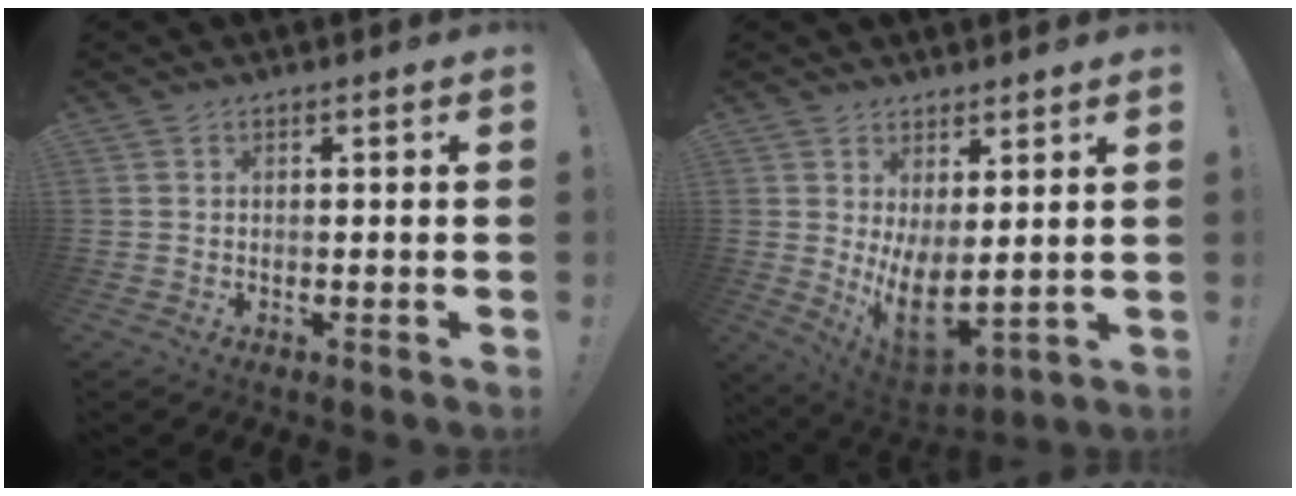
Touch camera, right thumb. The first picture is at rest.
{"total": 10.7, "force": [1.4, 6.0, 8.8], "torque": [-0.125, -0.036, 0.040]}